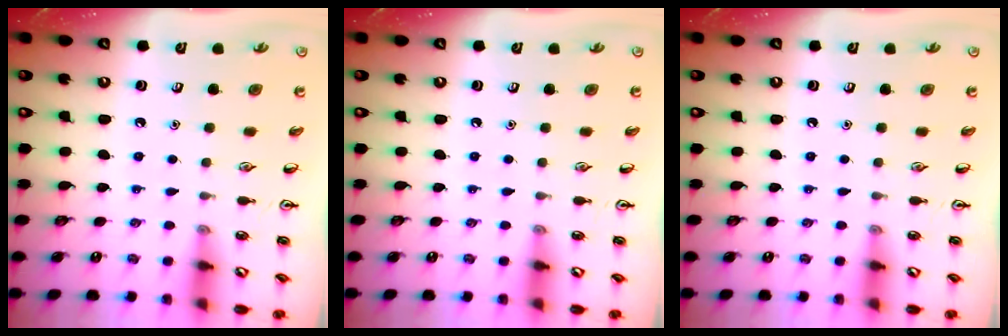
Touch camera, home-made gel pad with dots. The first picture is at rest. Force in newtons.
{"total": 0.0}
{"total": 0.0}